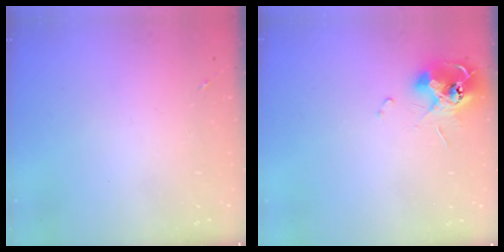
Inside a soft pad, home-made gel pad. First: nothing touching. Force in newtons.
{"total": 11.7, "press": 11.7, "slide": 0.9}